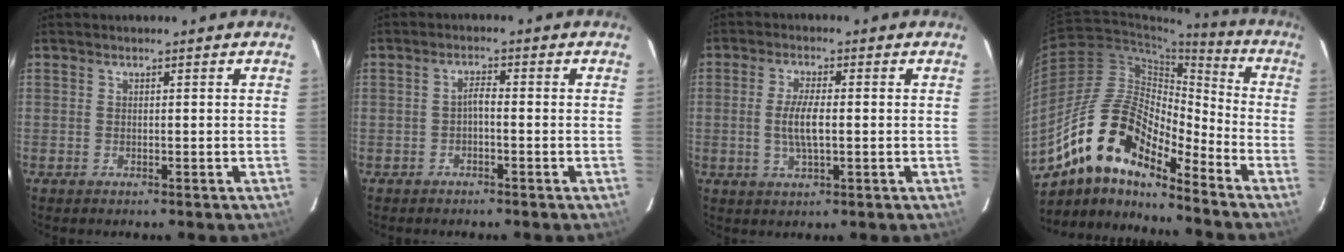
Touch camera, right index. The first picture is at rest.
{"total": 1.5, "force": [-0.8, 0.3, 1.3], "torque": [-0.025, 0.006, -0.014]}
{"total": 5.4, "force": [-0.4, 1.4, 5.2], "torque": [-0.100, -0.004, -0.007]}
{"total": 16.9, "force": [-11.9, 5.4, 10.8], "torque": [-0.192, -0.003, -0.237]}